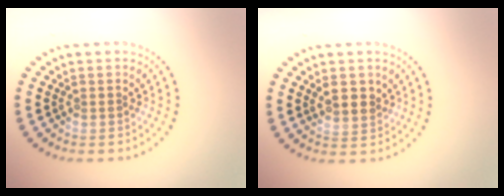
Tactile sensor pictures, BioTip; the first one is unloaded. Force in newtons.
{"total": 1.8, "press": 1.7, "slide": 0.6}